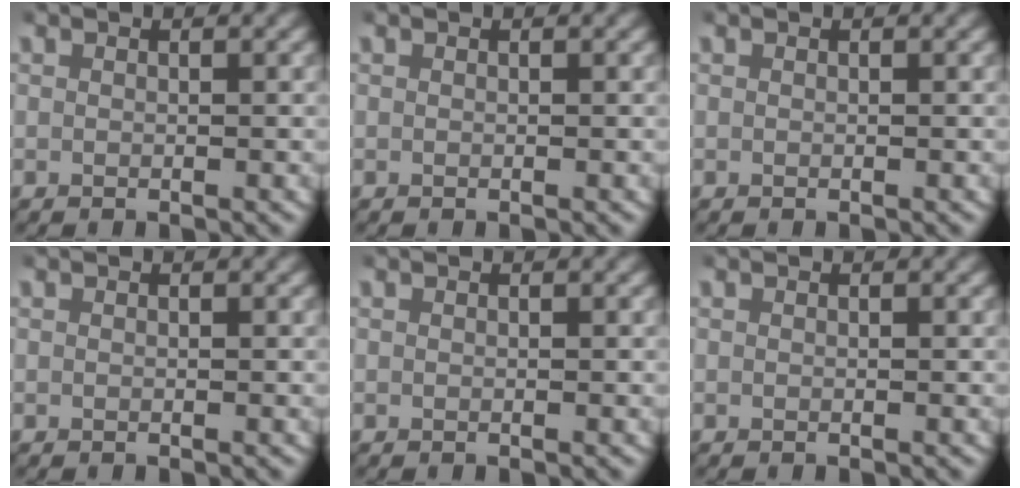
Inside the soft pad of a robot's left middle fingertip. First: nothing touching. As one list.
[{"total": 0.0}, {"total": 0.0}, {"total": 0.0}, {"total": 0.0}, {"total": 0.0}]